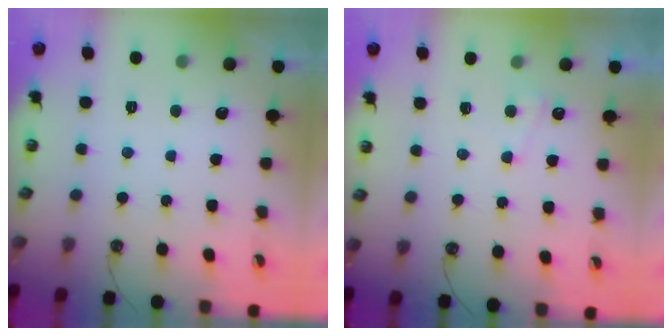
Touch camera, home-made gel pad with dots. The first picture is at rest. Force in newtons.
{"total": 2.1, "press": 2.0, "slide": 0.5}